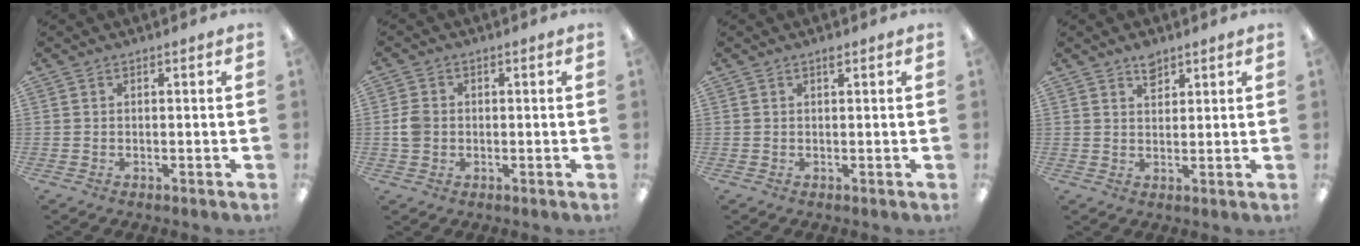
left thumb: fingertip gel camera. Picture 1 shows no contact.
{"total": 3.8, "force": [-0.2, 3.2, 2.0], "torque": [-0.027, 0.004, -0.005]}
{"total": 0.8, "force": [0.6, 0.2, 0.5], "torque": [-0.004, -0.002, 0.008]}
{"total": 3.4, "force": [2.6, 1.8, 1.3], "torque": [-0.013, -0.010, 0.046]}